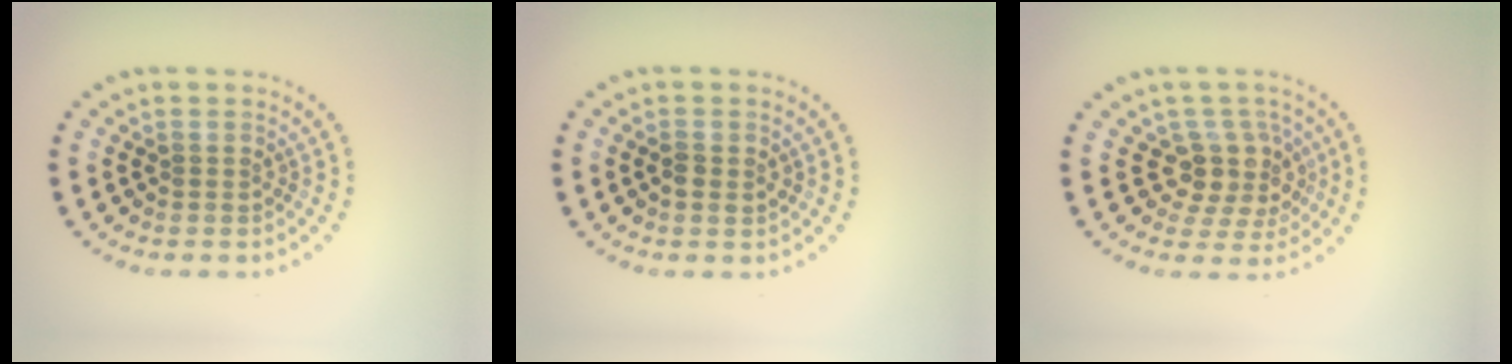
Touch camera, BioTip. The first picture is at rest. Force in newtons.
{"total": 1.2, "press": 1.2, "slide": 0.0}
{"total": 3.6, "press": 2.9, "slide": 2.1}